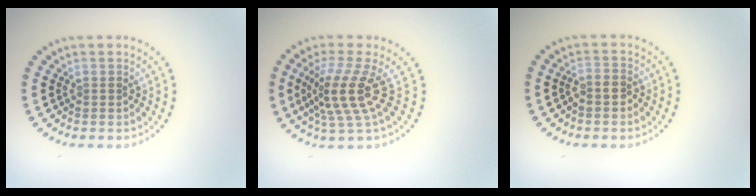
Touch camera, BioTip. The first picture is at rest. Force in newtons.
{"total": 4.3, "press": 3.1, "slide": 3.0}
{"total": 1.2, "press": 0.9, "slide": 0.7}